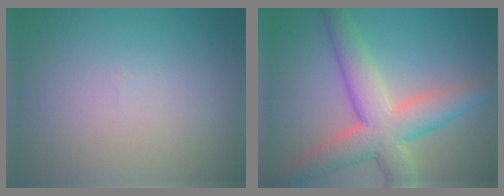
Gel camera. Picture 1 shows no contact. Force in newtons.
{"total": 7.4, "press": 7.4, "slide": 0.3}